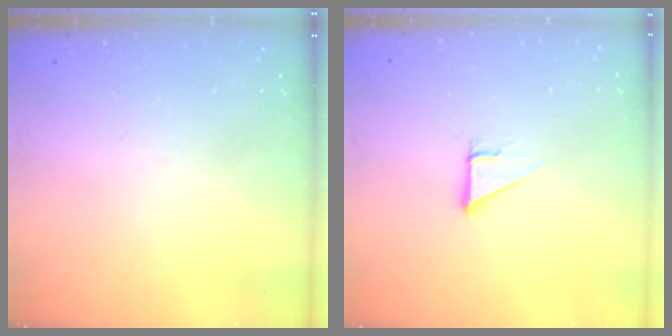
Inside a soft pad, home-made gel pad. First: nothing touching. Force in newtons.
{"total": 2.9, "press": 2.9, "slide": 0.1}